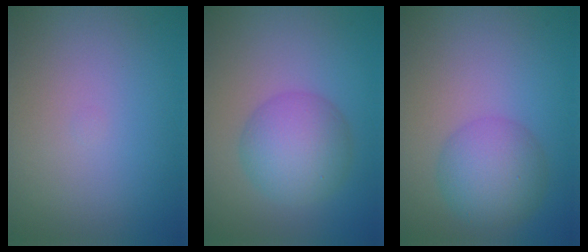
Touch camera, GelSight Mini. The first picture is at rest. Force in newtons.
{"total": 5.5, "press": 5.5, "slide": 0.1}
{"total": 4.8, "press": 4.8, "slide": 0.1}